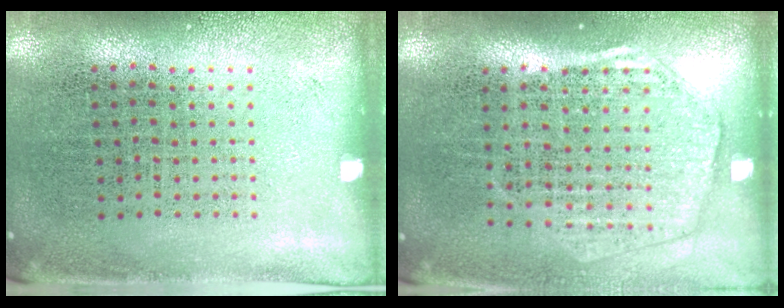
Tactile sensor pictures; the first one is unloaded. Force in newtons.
{"total": 1.9, "press": 1.7, "slide": 0.8}